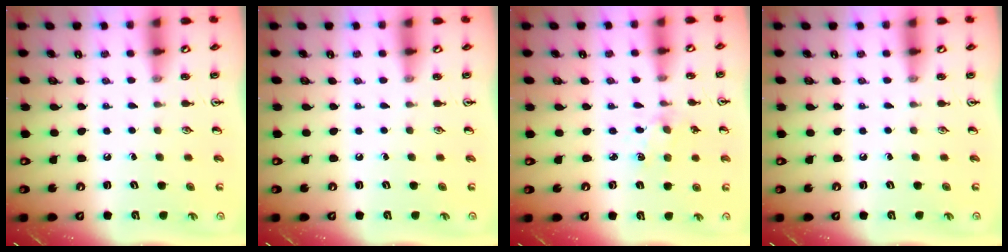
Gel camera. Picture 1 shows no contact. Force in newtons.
{"total": 0.0}
{"total": 2.5, "press": 2.4, "slide": 0.3}
{"total": 0.0}